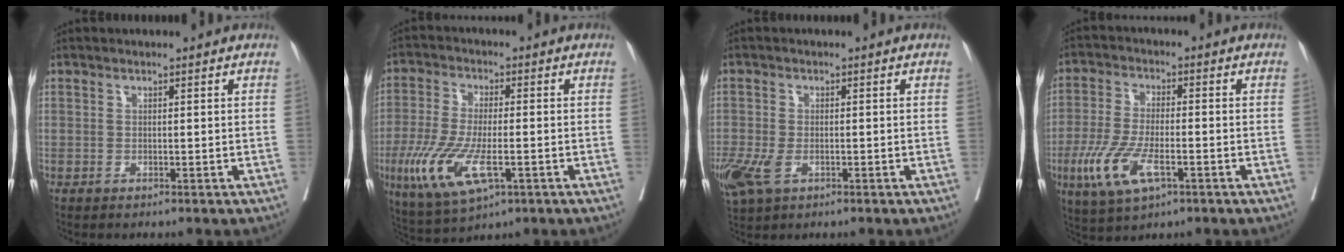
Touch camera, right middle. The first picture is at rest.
{"total": 11.8, "force": [-4.1, 3.8, 10.5], "torque": [-0.218, -0.023, -0.067]}
{"total": 8.9, "force": [-3.8, 5.3, 6.1], "torque": [-0.158, -0.012, -0.063]}
{"total": 9.8, "force": [-3.9, 3.3, 8.4], "torque": [-0.184, -0.015, -0.067]}